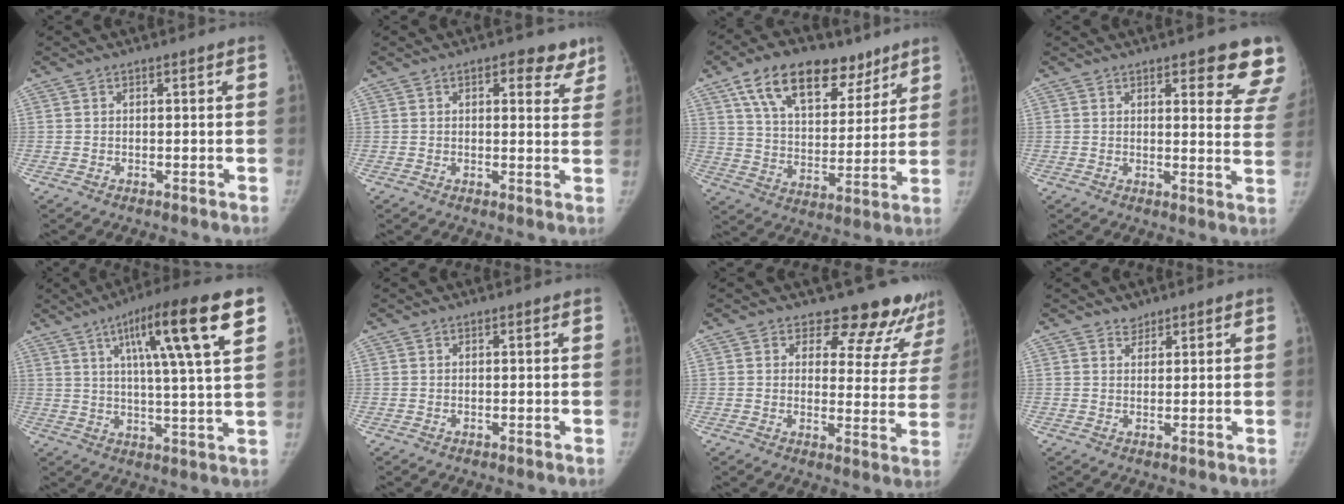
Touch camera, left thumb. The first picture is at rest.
{"total": 6.0, "force": [3.5, 3.2, 3.7], "torque": [-0.008, -0.012, 0.038]}
{"total": 19.5, "force": [11.8, 10.6, 11.3], "torque": [-0.143, -0.031, 0.200]}
{"total": 11.5, "force": [7.9, 3.3, 7.7], "torque": [-0.056, -0.039, 0.078]}
{"total": 17.4, "force": [7.6, 2.0, 15.5], "torque": [-0.237, -0.013, 0.112]}
{"total": 0.0}
{"total": 13.0, "force": [11.8, 5.1, 1.7], "torque": [0.042, -0.092, 0.120]}
{"total": 1.8, "force": [1.4, 1.1, 0.0], "torque": [0.018, -0.010, 0.018]}